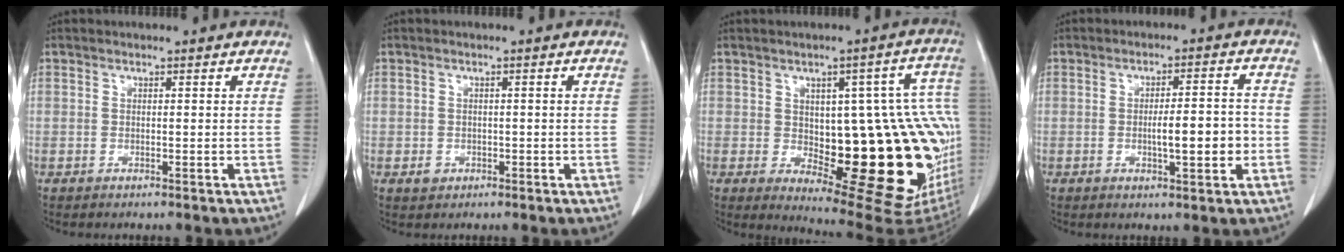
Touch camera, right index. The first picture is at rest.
{"total": 1.6, "force": [-0.5, 1.5, 0.3], "torque": [-0.002, 0.005, -0.002]}
{"total": 24.4, "force": [-2.5, 8.0, 22.9], "torque": [-0.213, 0.023, -0.003]}
{"total": 6.4, "force": [-1.4, 1.1, 6.1], "torque": [-0.099, 0.005, -0.016]}